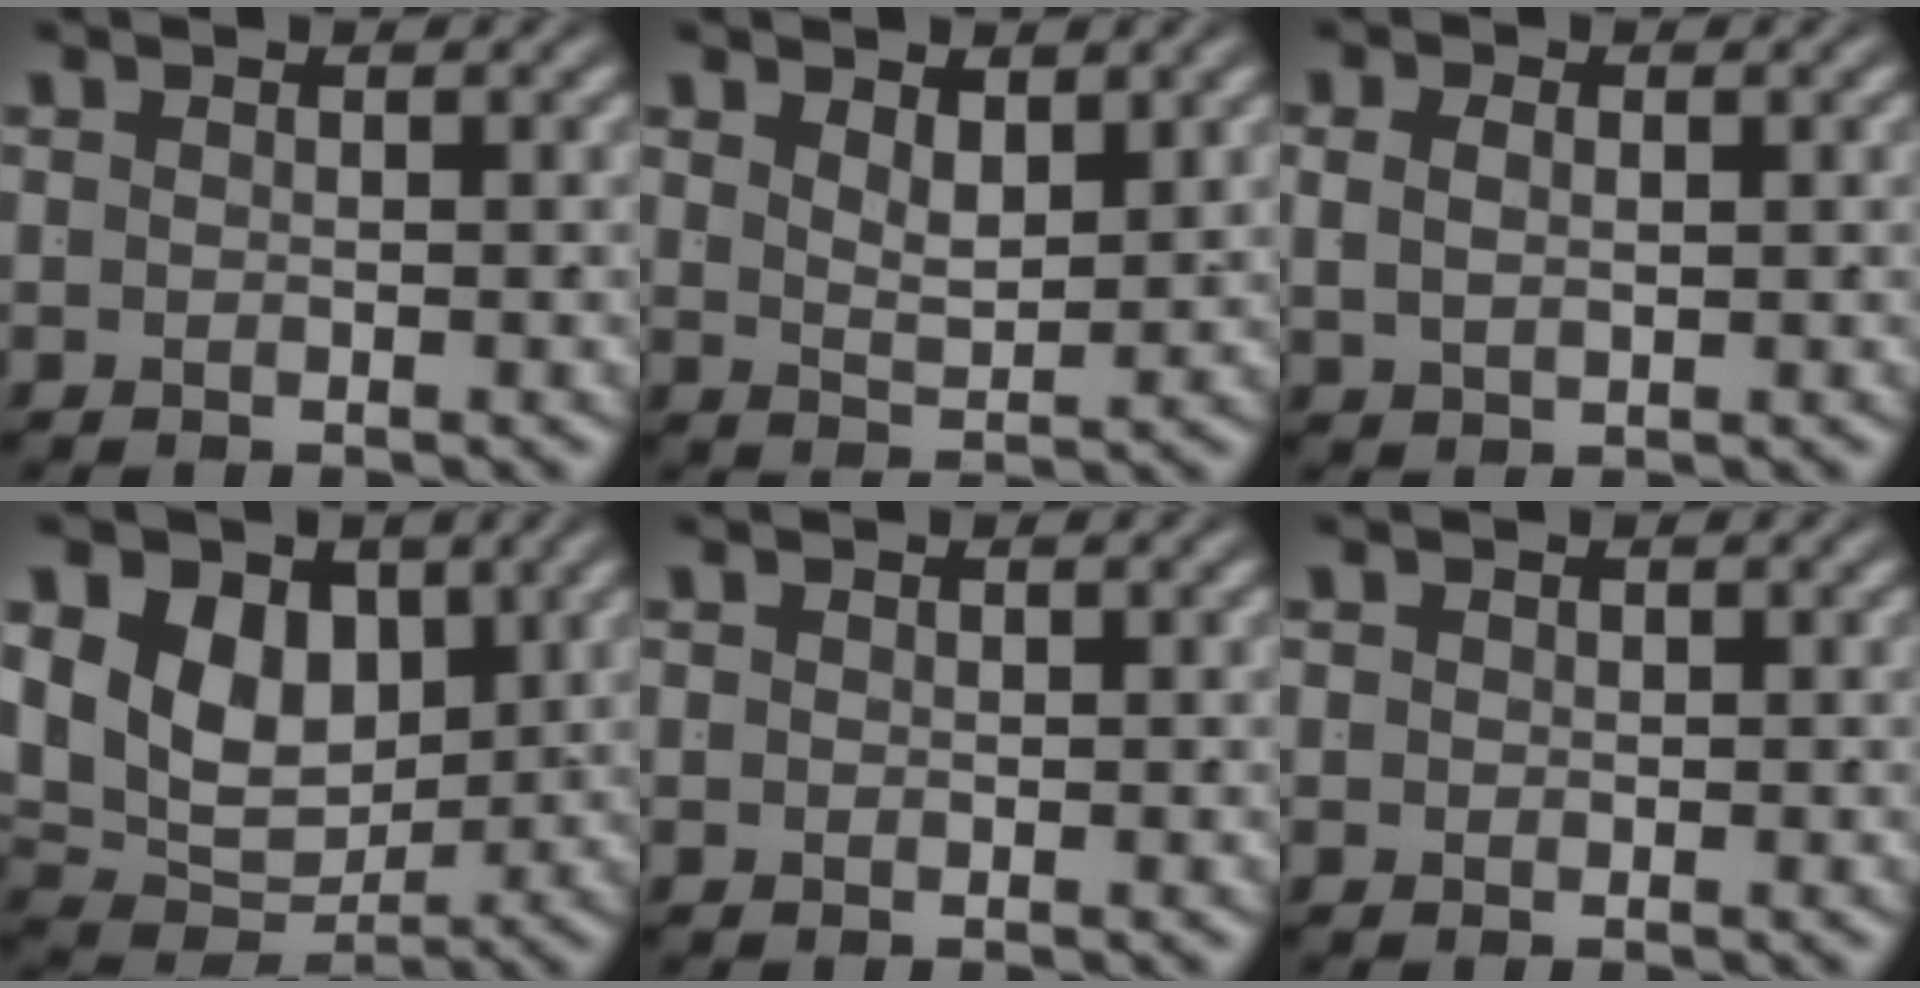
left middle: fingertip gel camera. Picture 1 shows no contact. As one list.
[{"total": 2.0, "force": [1.5, -0.1, 1.3], "torque": [-0.014, -0.018, 0.037]}, {"total": 1.3, "force": [0.5, 0.4, 1.2], "torque": [-0.021, -0.006, 0.020]}, {"total": 11.1, "force": [0.8, 8.8, 6.7], "torque": [-0.125, -0.029, 0.022]}, {"total": 0.6, "force": [0.1, 0.6, 0.3], "torque": [-0.009, -0.006, 0.005]}, {"total": 0.9, "force": [0.1, 0.9, 0.3], "torque": [-0.013, -0.006, 0.004]}]